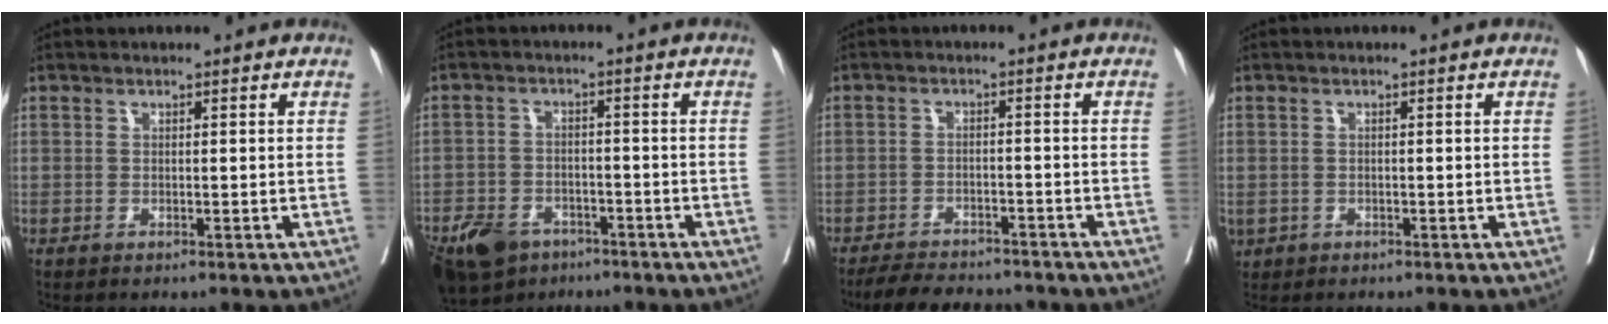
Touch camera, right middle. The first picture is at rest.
{"total": 11.9, "force": [-8.0, 7.2, 5.1], "torque": [-0.117, -0.006, -0.128]}
{"total": 8.9, "force": [-8.2, 2.2, 2.8], "torque": [-0.039, -0.005, -0.121]}
{"total": 2.4, "force": [-1.2, 1.9, 0.9], "torque": [-0.021, -0.002, -0.015]}